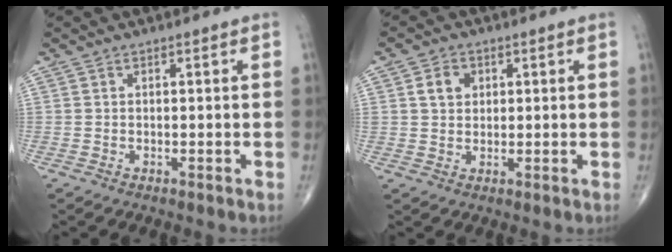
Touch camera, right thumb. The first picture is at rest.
{"total": 4.2, "force": [1.4, 3.4, 2.1], "torque": [-0.020, -0.002, 0.023]}